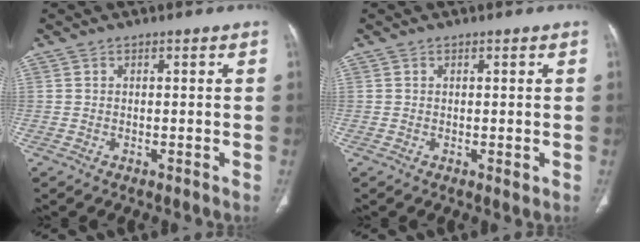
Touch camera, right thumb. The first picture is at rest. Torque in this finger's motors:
{"motor_torque": [-0.07, 0.33, -0.29, 0.09, -0.01]}